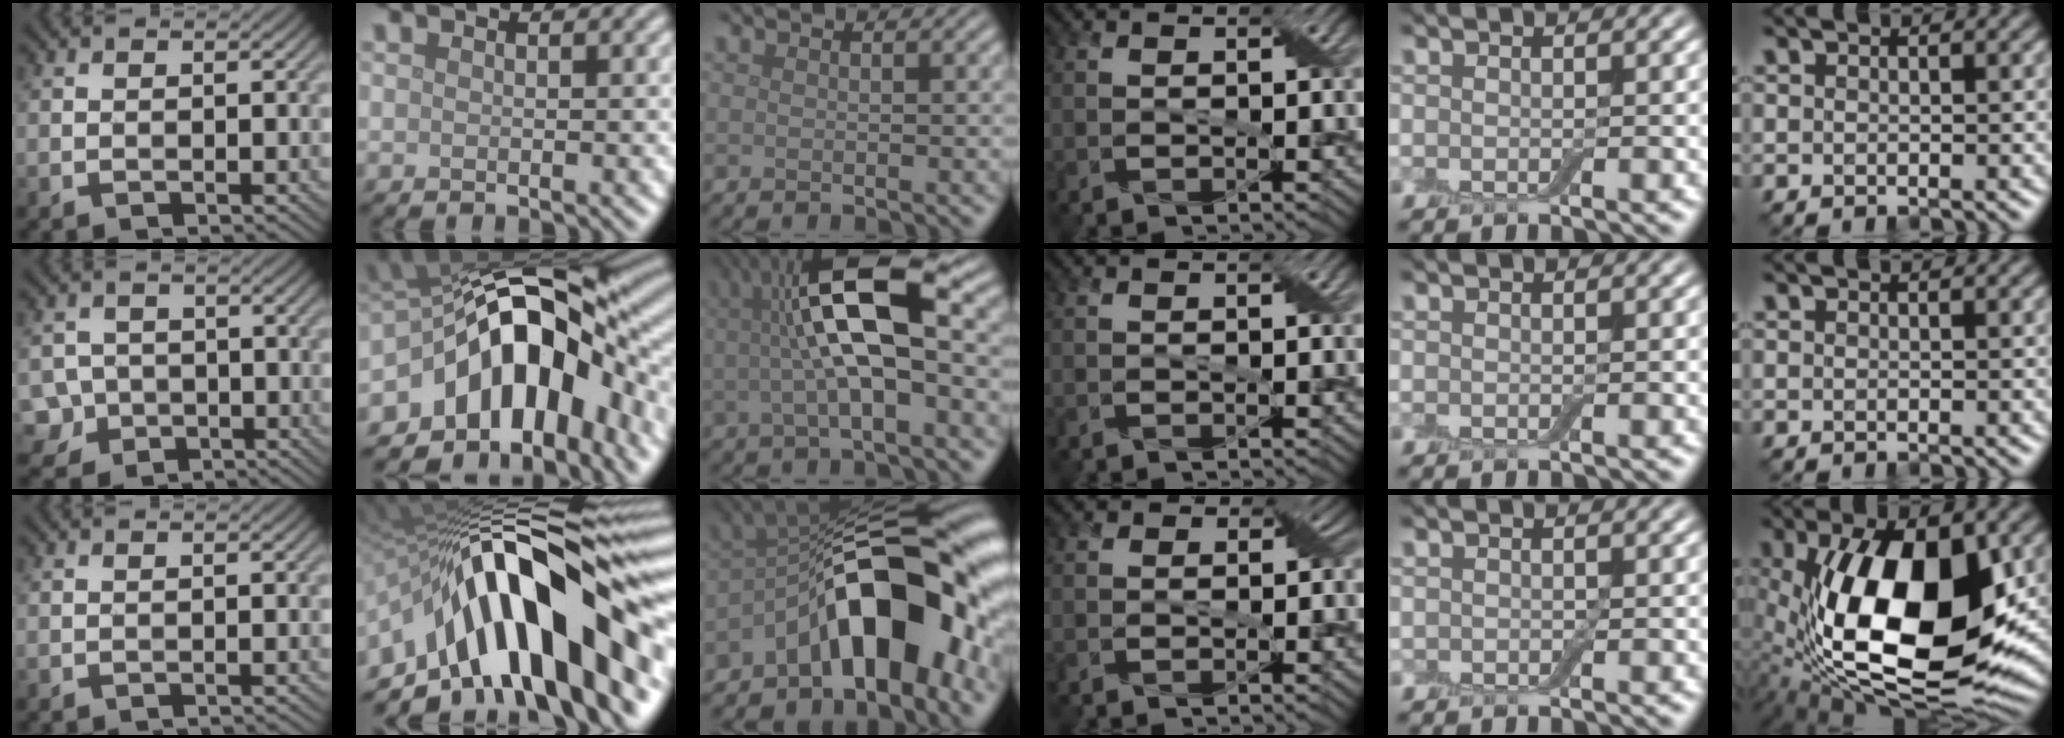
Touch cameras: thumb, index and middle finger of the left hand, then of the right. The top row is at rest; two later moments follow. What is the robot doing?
{"motion": "wrap", "object": "cling film"}